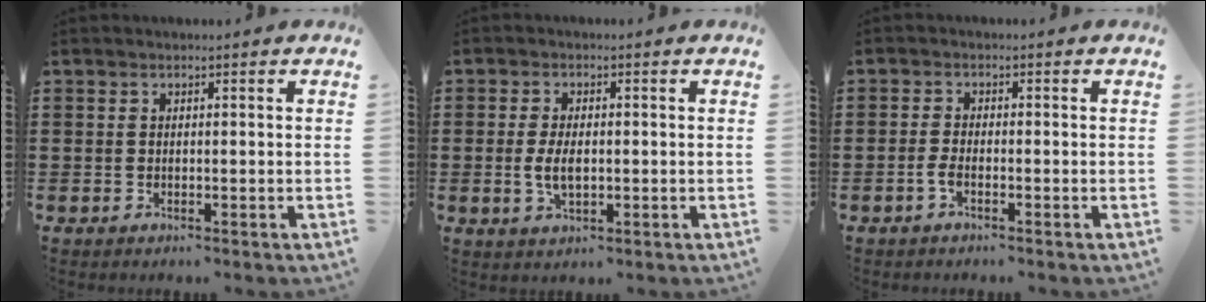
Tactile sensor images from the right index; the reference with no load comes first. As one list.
[{"total": 3.7, "force": [-0.1, 1.9, 3.2], "torque": [-0.068, 0.003, -0.005]}, {"total": 1.8, "force": [-0.9, 0.4, 1.5], "torque": [-0.034, -0.003, -0.019]}]